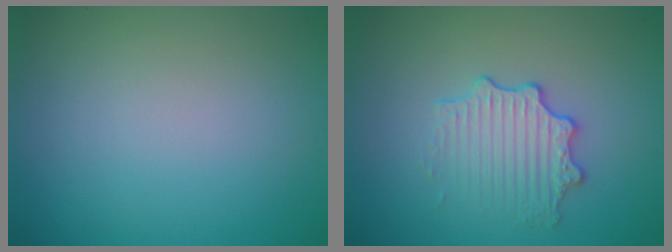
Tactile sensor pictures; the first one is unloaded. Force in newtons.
{"total": 3.0, "press": 2.7, "slide": 1.1}